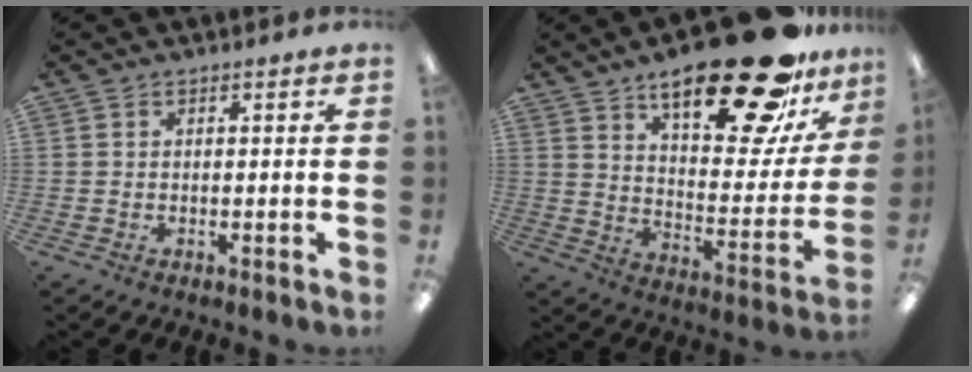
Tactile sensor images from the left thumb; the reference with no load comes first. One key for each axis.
{"total": 27.4, "fx": 19.0, "fy": 9.0, "fz": 17.6, "tx": -0.240, "ty": -0.126, "tz": 0.302}